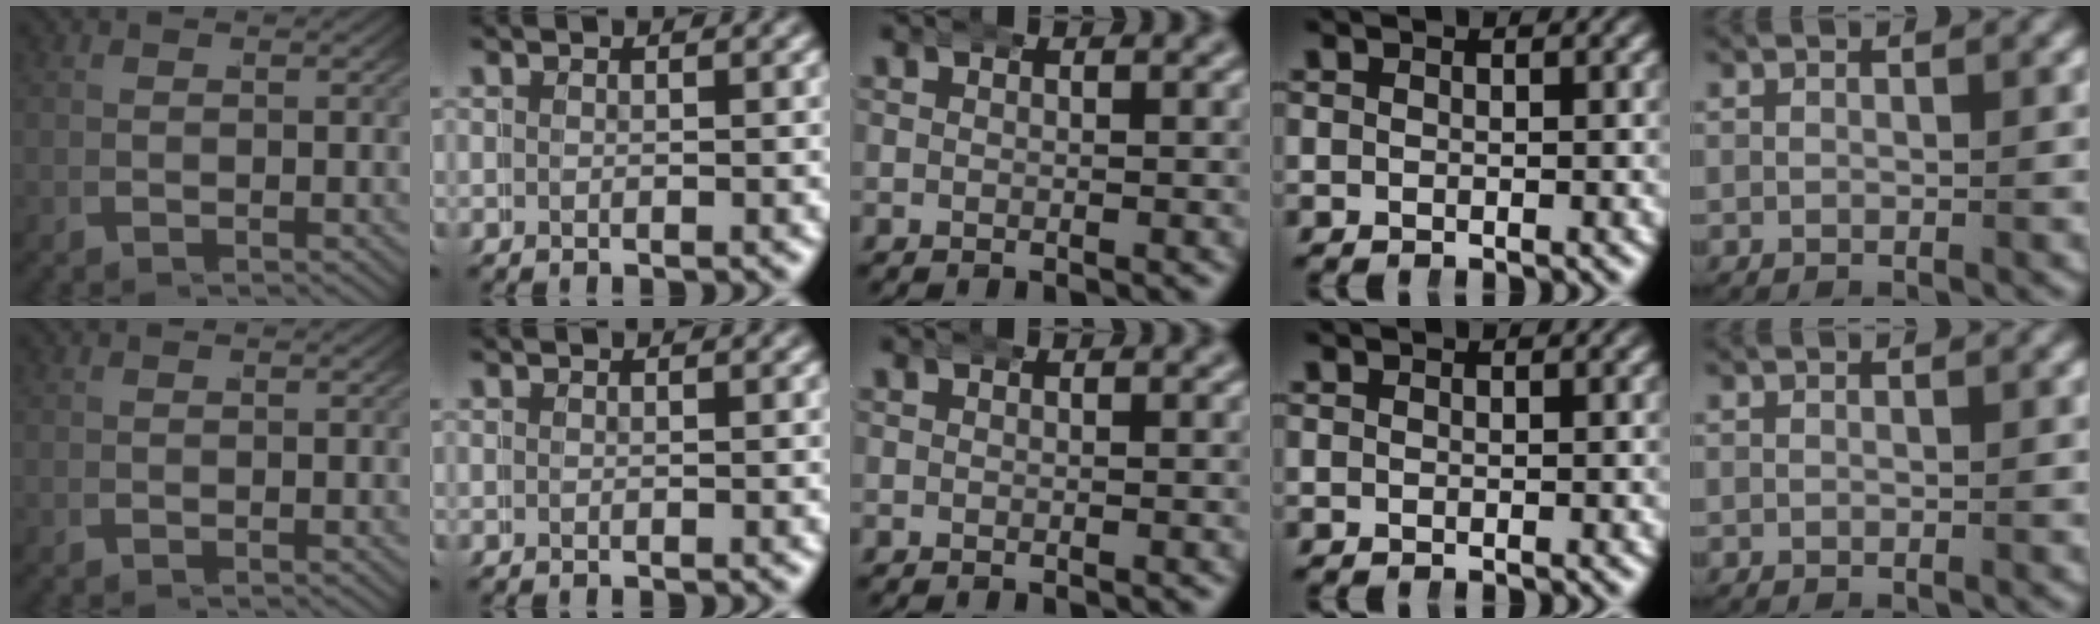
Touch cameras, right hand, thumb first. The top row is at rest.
{}